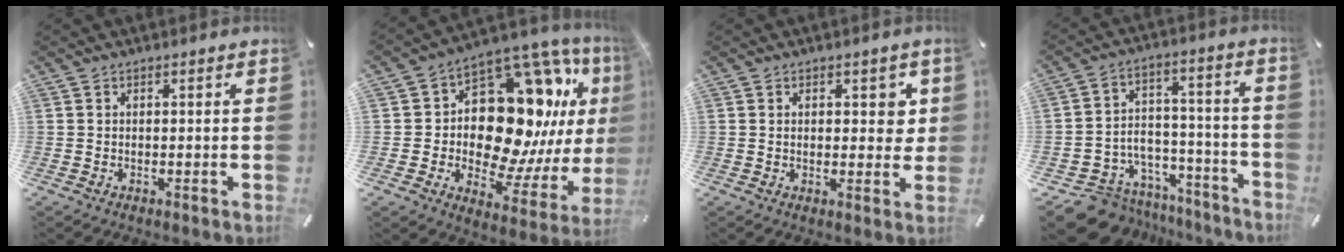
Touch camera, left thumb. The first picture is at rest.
{"total": 21.8, "force": [5.5, 13.6, 16.1], "torque": [-0.260, -0.077, 0.111]}
{"total": 5.1, "force": [1.3, 3.1, 3.9], "torque": [-0.031, -0.008, 0.013]}
{"total": 10.2, "force": [-6.1, 7.9, 2.1], "torque": [-0.036, 0.028, -0.095]}